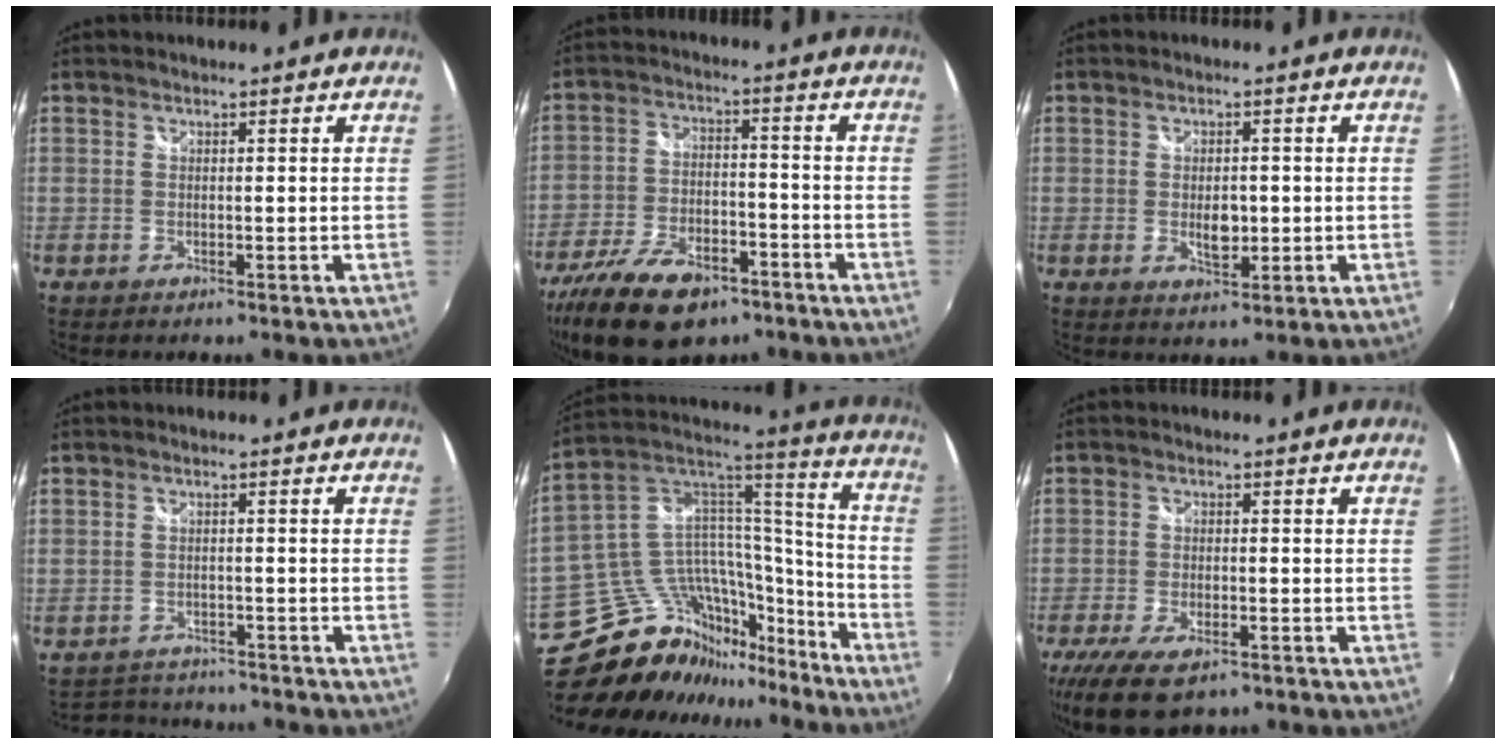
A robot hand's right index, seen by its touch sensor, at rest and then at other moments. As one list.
[{"total": 17.7, "force": [-11.8, 8.6, 10.1], "torque": [-0.223, -0.025, -0.199]}, {"total": 4.0, "force": [-0.5, 2.3, 3.2], "torque": [-0.054, -0.004, -0.006]}, {"total": 7.0, "force": [-6.5, 2.2, 1.0], "torque": [-0.035, 0.004, -0.100]}, {"total": 25.5, "force": [-18.8, 12.8, 11.5], "torque": [-0.210, 0.057, -0.283]}, {"total": 11.5, "force": [-7.7, 4.9, 7.0], "torque": [-0.165, -0.035, -0.133]}]